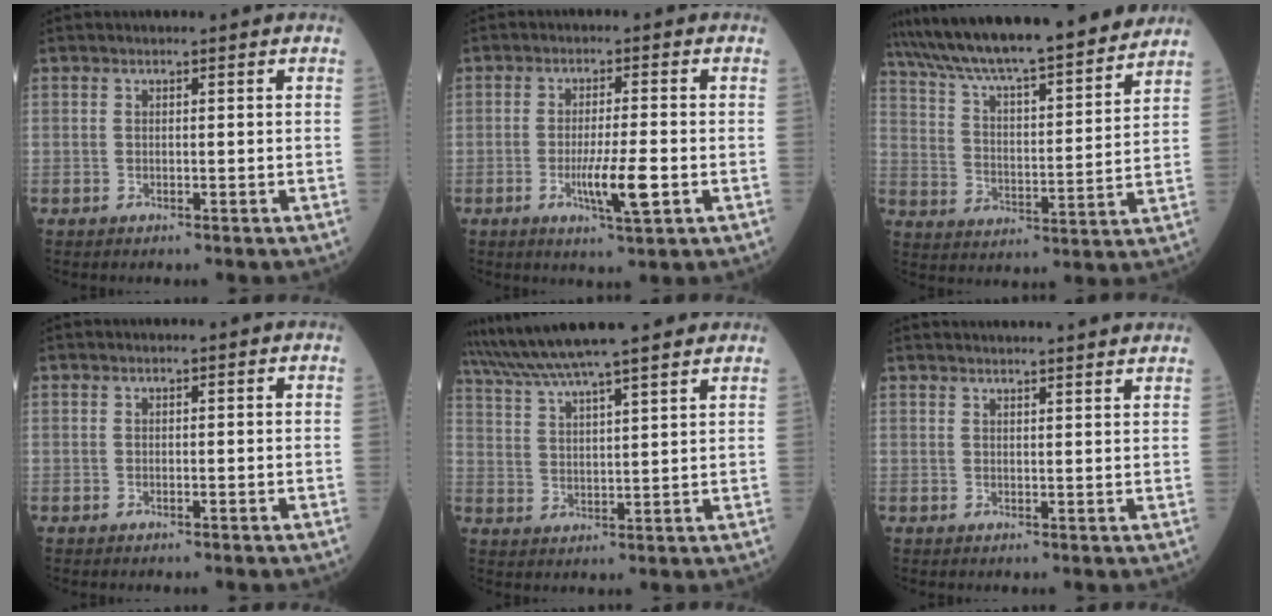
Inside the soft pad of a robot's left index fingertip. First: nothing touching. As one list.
[{"total": 6.3, "force": [-1.9, 0.3, 5.9], "torque": [-0.111, -0.012, -0.032]}, {"total": 22.4, "force": [20.1, 1.7, 9.9], "torque": [-0.171, -0.002, 0.304]}, {"total": 0.0}, {"total": 17.3, "force": [15.2, 0.8, 8.3], "torque": [-0.152, 0.038, 0.236]}, {"total": 11.8, "force": [11.2, 0.4, 3.7], "torque": [-0.045, 0.023, 0.127]}]